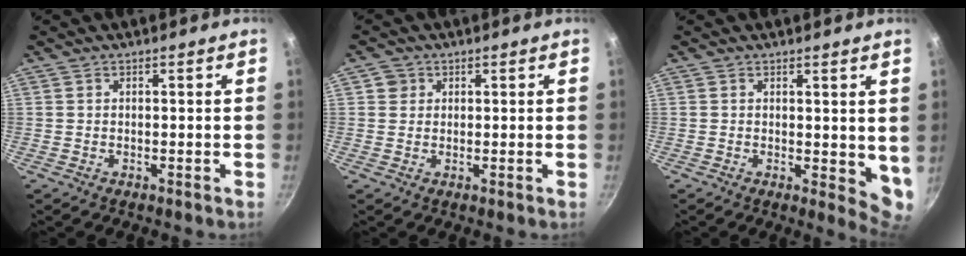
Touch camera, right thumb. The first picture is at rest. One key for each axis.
{"total": 2.3, "fx": 0.6, "fy": 2.2, "fz": 0.5, "tx": 0.007, "ty": 0.003, "tz": 0.004}
{"total": 5.6, "fx": 1.6, "fy": 2.8, "fz": 4.5, "tx": -0.048, "ty": -0.017, "tz": 0.022}